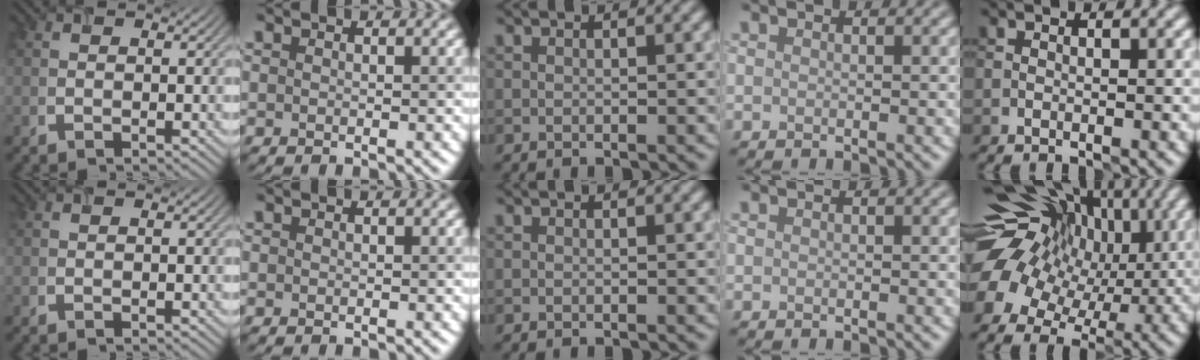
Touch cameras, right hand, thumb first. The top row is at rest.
{"little": {"total": 15.5, "force": [1.9, 12.6, 8.8], "torque": [-0.173, 0.025, 0.021]}}